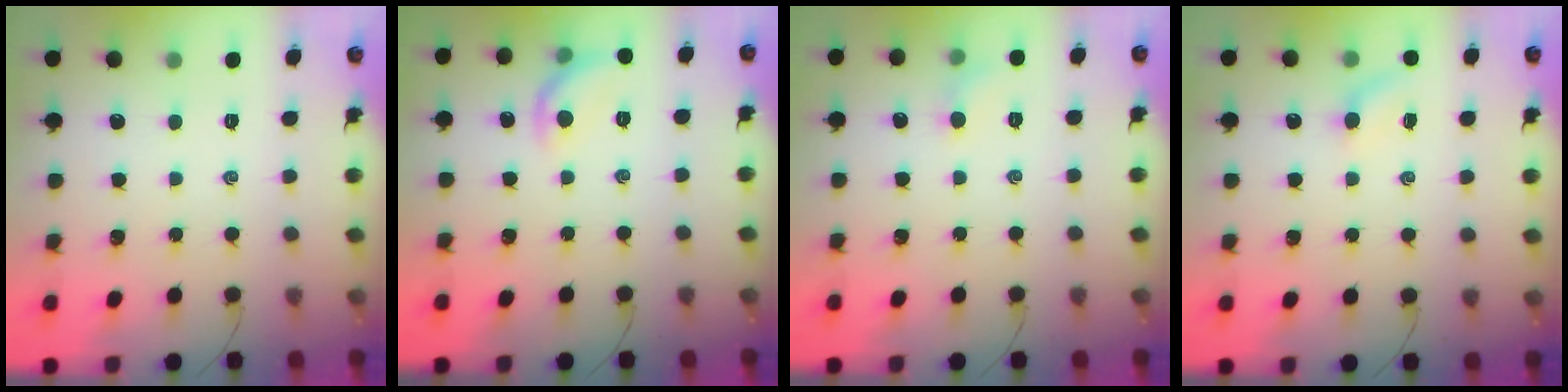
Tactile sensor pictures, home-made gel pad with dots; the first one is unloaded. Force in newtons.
{"total": 8.1, "press": 8.1, "slide": 0.8}
{"total": 5.1, "press": 4.8, "slide": 1.6}
{"total": 4.4, "press": 4.3, "slide": 0.9}